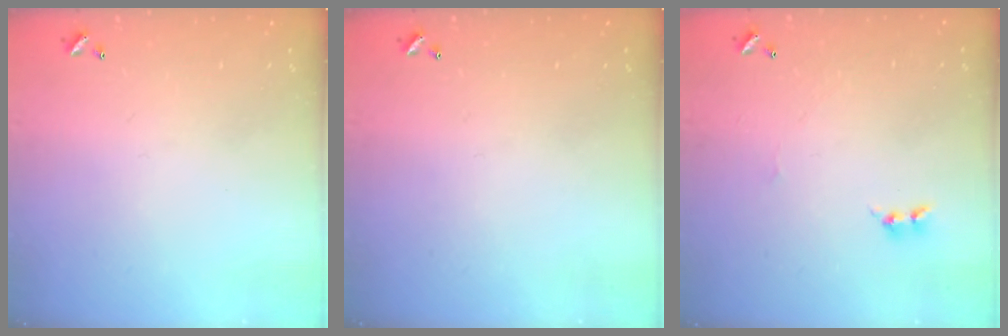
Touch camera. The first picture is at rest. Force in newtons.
{"total": 0.0}
{"total": 1.7, "press": 1.6, "slide": 0.5}